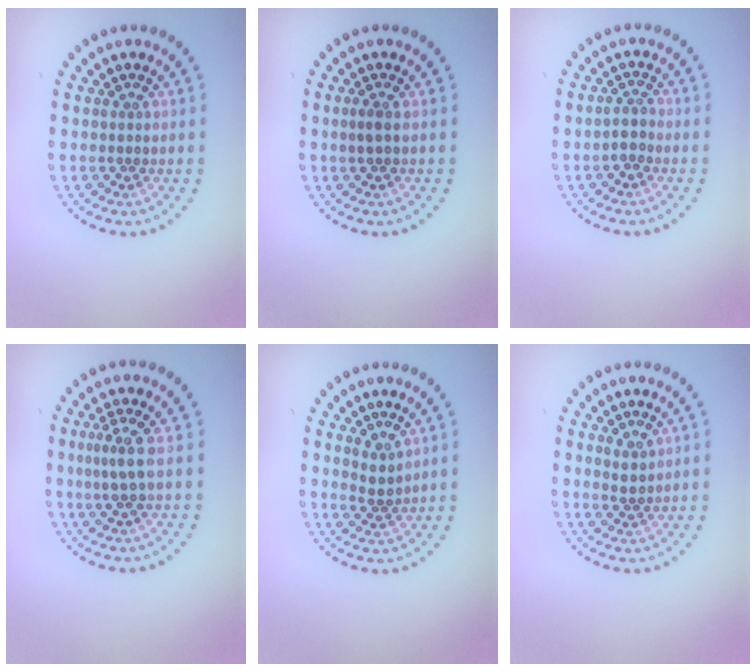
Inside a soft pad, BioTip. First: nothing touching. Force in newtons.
{"total": 0.8, "press": 0.7, "slide": 0.4}
{"total": 1.4, "press": 1.1, "slide": 0.9}
{"total": 2.2, "press": 1.5, "slide": 1.6}
{"total": 1.6, "press": 1.2, "slide": 1.1}
{"total": 1.2, "press": 0.9, "slide": 0.7}